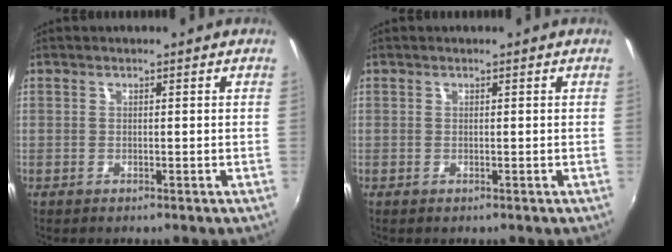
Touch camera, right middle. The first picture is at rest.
{"total": 0.0}